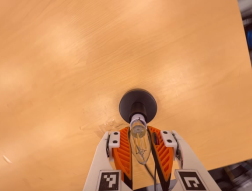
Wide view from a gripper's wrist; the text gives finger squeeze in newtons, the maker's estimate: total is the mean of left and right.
{"total": 16.1, "left": 14.5, "right": 17.7}